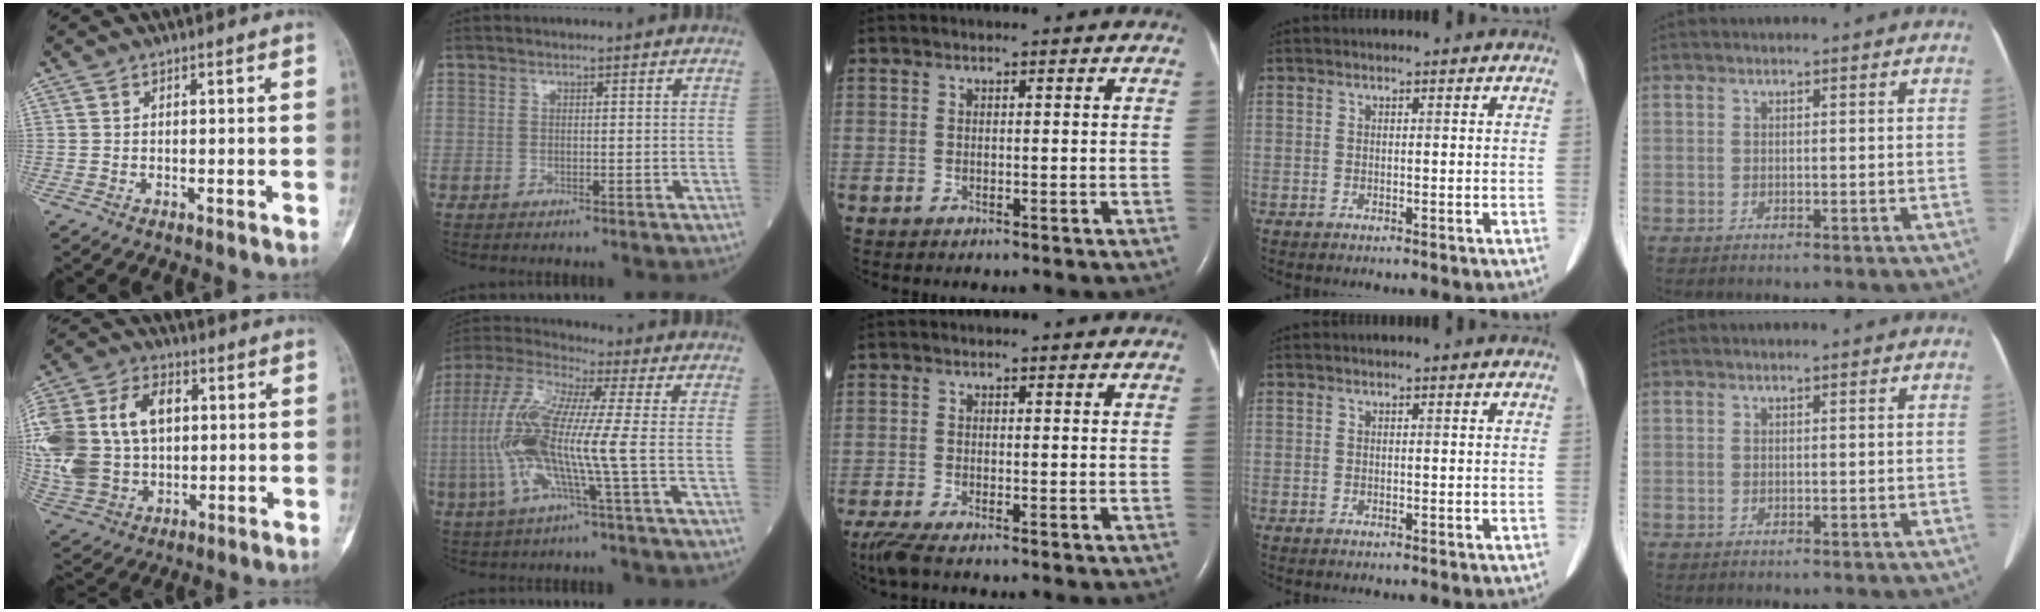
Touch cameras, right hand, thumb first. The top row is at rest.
{"thumb": {"total": 23.8, "force": [2.9, 16.9, 16.5], "torque": [-0.375, 0.023, 0.066]}, "index": {"total": 13.2, "force": [-1.9, 0.2, 13.1], "torque": [-0.287, 0.004, -0.049]}, "middle": {"total": 3.2, "force": [-2.5, 0.2, 2.0], "torque": [-0.048, -0.011, -0.052]}}